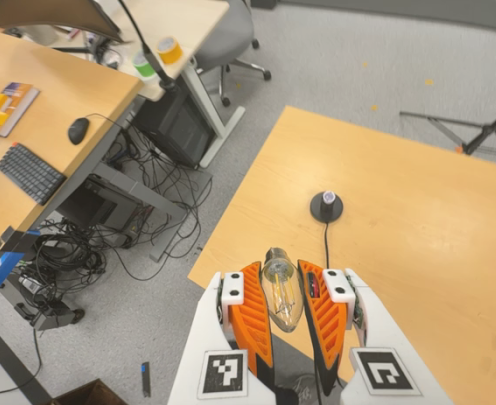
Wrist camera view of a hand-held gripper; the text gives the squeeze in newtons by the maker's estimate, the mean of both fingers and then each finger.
{"total": 22.4, "left": 25.0, "right": 19.7}